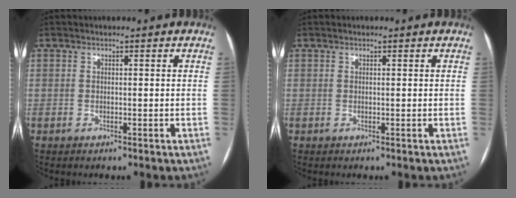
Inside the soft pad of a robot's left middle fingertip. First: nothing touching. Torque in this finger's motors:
{"motor_torque": [-0.06, 0.07, -0.09, -0.01]}